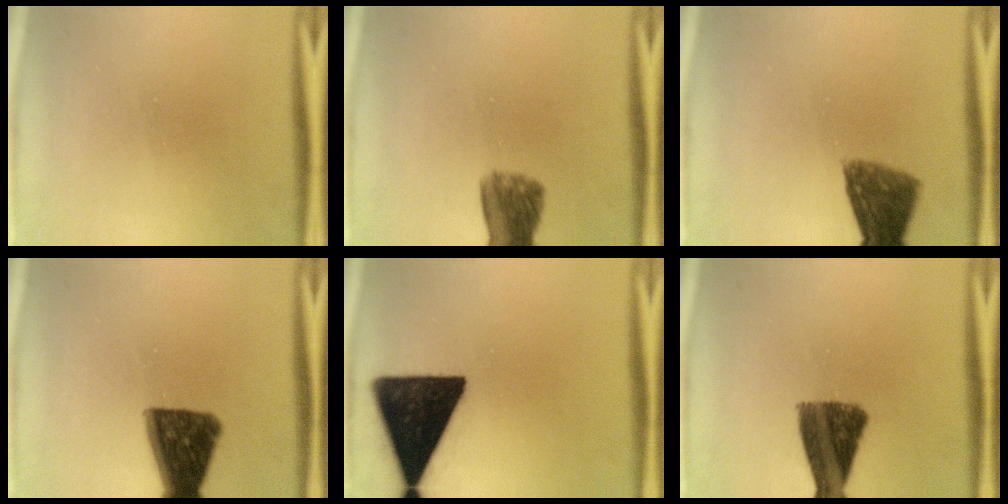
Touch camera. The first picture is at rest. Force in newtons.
{"total": 7.3}
{"total": 7.9}
{"total": 12.0}
{"total": 18.4}
{"total": 11.0}